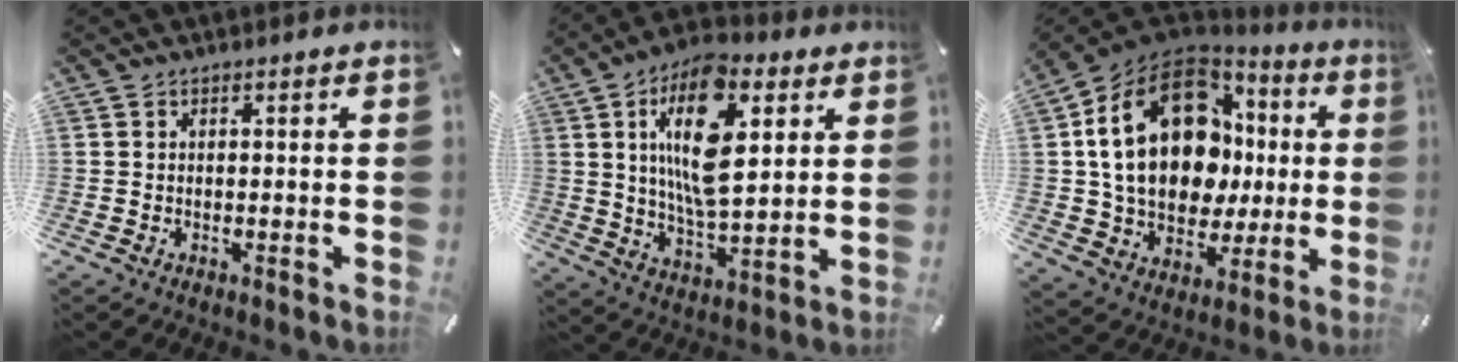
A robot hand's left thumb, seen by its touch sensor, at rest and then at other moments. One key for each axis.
{"total": 18.1, "fx": 6.8, "fy": 8.7, "fz": 14.3, "tx": -0.266, "ty": -0.013, "tz": 0.110}
{"total": 23.6, "fx": 4.8, "fy": 16.7, "fz": 16.0, "tx": -0.294, "ty": -0.008, "tz": 0.088}